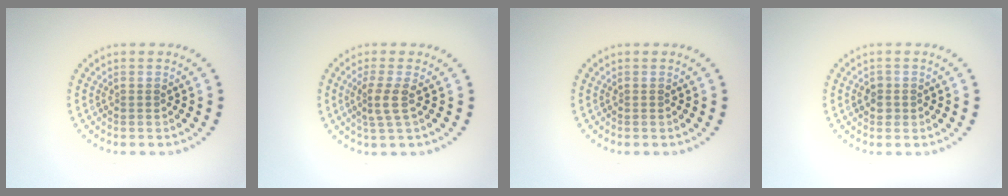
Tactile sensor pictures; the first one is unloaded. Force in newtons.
{"total": 2.4, "press": 1.7, "slide": 1.6}
{"total": 0.0}
{"total": 1.3, "press": 1.2, "slide": 0.5}